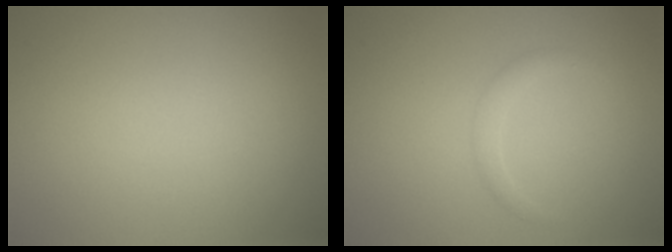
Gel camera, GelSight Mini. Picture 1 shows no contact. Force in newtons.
{"total": 1.1, "press": 1.1, "slide": 0.2}